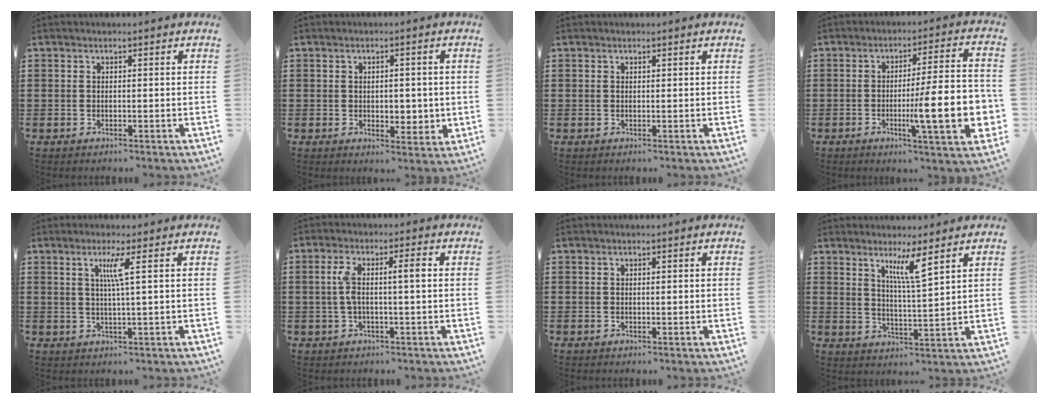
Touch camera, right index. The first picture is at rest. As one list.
[{"total": 3.6, "force": [0.0, 2.2, 2.8], "torque": [-0.044, 0.003, -0.006]}, {"total": 0.0}, {"total": 14.8, "force": [-3.2, 2.6, 14.2], "torque": [-0.219, -0.012, -0.054]}, {"total": 3.7, "force": [1.1, -0.5, 3.5], "torque": [-0.070, -0.005, 0.014]}, {"total": 4.9, "force": [0.3, 0.9, 4.8], "torque": [-0.097, 0.004, -0.003]}, {"total": 0.0}, {"total": 5.4, "force": [3.5, 0.1, 4.2], "torque": [-0.085, -0.004, 0.057]}]